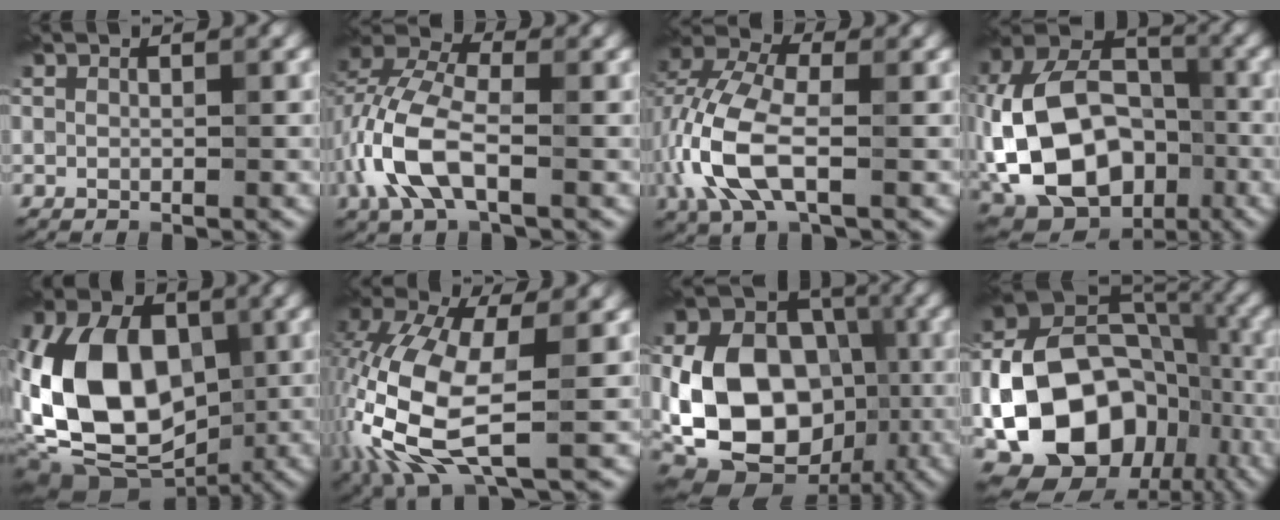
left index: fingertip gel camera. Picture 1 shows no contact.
{"total": 7.0, "force": [-2.4, 3.5, 5.6], "torque": [-0.140, 0.010, -0.057]}
{"total": 7.7, "force": [-2.2, 3.9, 6.3], "torque": [-0.160, 0.008, -0.052]}
{"total": 16.6, "force": [-4.1, 12.2, 10.5], "torque": [-0.210, -0.015, -0.067]}
{"total": 14.0, "force": [-1.8, 9.5, 10.2], "torque": [-0.203, 0.002, -0.044]}
{"total": 11.4, "force": [-2.9, 5.2, 9.8], "torque": [-0.249, -0.010, -0.059]}
{"total": 15.1, "force": [-2.4, 11.2, 9.9], "torque": [-0.186, -0.004, -0.037]}
{"total": 17.9, "force": [-5.8, 13.6, 10.2], "torque": [-0.179, -0.014, -0.099]}